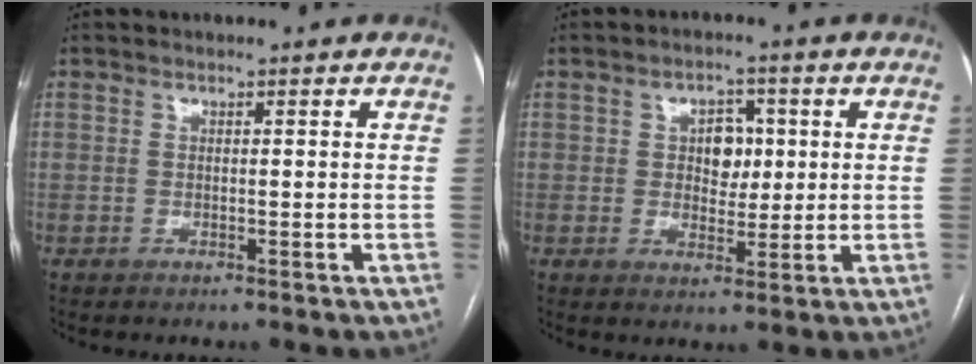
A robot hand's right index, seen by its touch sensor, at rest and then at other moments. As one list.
[{"total": 4.9, "force": [1.0, 3.3, 3.4], "torque": [-0.047, 0.012, 0.020]}]